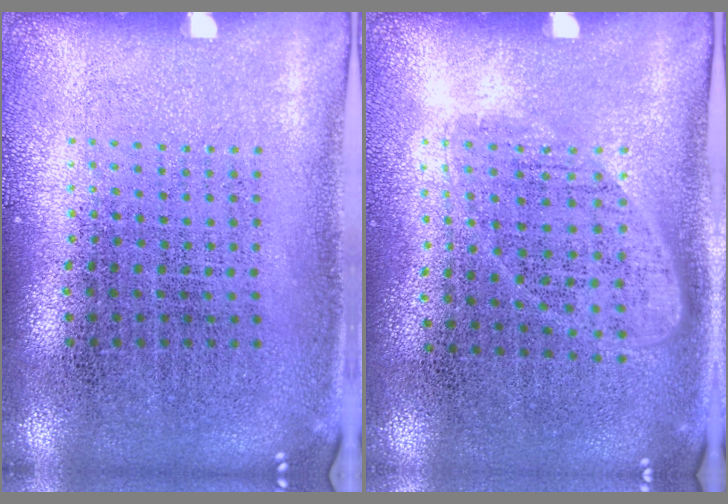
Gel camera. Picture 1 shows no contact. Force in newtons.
{"total": 1.2, "press": 1.0, "slide": 0.6}